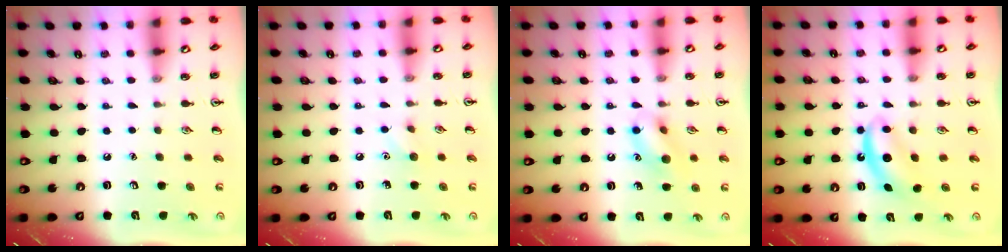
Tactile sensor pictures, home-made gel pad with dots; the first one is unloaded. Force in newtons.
{"total": 5.4, "press": 5.1, "slide": 1.8}
{"total": 11.2, "press": 11.2, "slide": 1.1}
{"total": 5.2, "press": 5.1, "slide": 0.9}